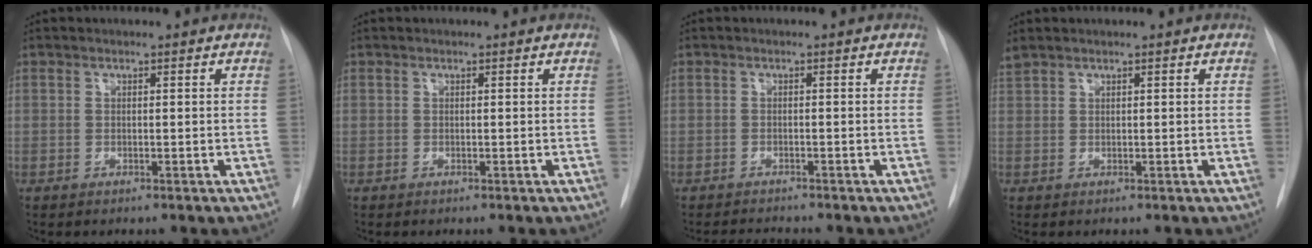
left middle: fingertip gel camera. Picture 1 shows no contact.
{"total": 0.0}
{"total": 2.6, "force": [-2.5, -0.1, 0.5], "torque": [-0.008, -0.009, -0.039]}
{"total": 1.4, "force": [1.3, 0.2, 0.5], "torque": [-0.025, 0.023, 0.035]}